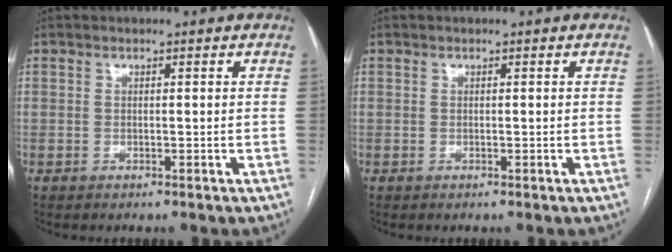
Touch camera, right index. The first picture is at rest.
{"total": 0.0}